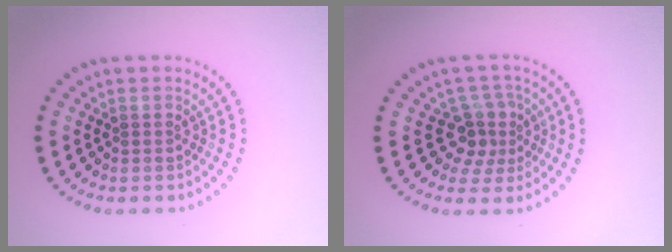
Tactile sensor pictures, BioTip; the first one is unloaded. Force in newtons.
{"total": 3.1, "press": 2.2, "slide": 2.1}